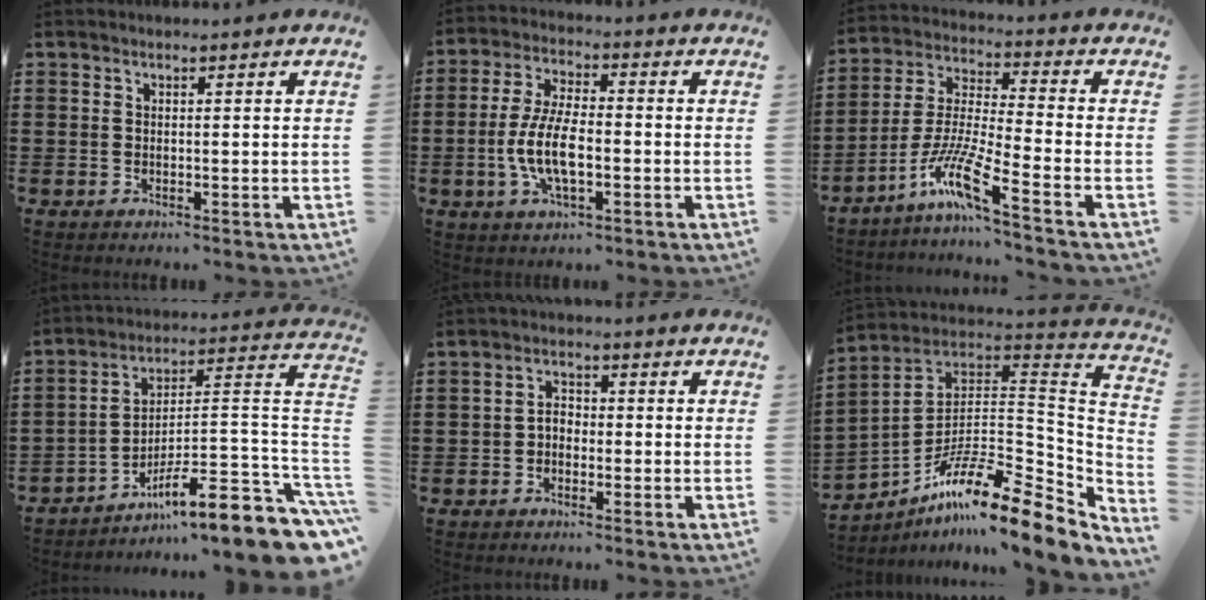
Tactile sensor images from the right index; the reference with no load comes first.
{"total": 8.6, "force": [-2.0, 3.4, 7.6], "torque": [-0.169, -0.007, -0.042]}
{"total": 9.9, "force": [-6.6, 0.7, 7.4], "torque": [-0.172, -0.015, -0.134]}
{"total": 12.3, "force": [-8.5, 1.9, 8.8], "torque": [-0.116, 0.011, -0.152]}
{"total": 1.7, "force": [-0.9, 1.1, 1.0], "torque": [-0.021, 0.006, -0.021]}
{"total": 13.7, "force": [-9.3, 2.7, 9.7], "torque": [-0.146, 0.007, -0.177]}